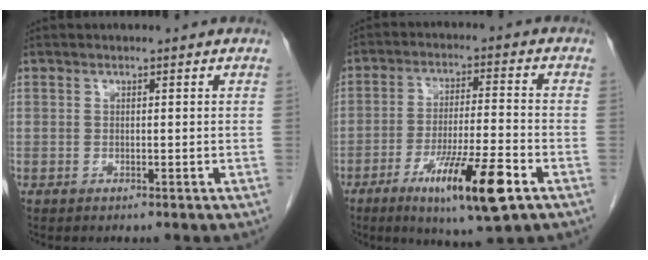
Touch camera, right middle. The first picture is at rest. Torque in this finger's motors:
{"motor_torque": [1.09, -1.05, 0.54, 0.09]}